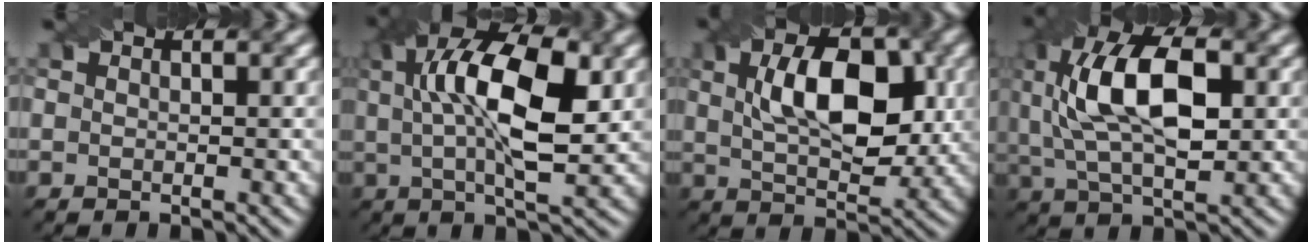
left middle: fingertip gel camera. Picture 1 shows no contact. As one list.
[{"total": 10.7, "force": [1.7, 3.8, 9.8], "torque": [-0.164, 0.019, 0.035]}, {"total": 8.5, "force": [1.3, 4.3, 7.2], "torque": [-0.118, 0.015, 0.030]}, {"total": 9.8, "force": [0.9, 4.8, 8.5], "torque": [-0.168, 0.022, 0.021]}]